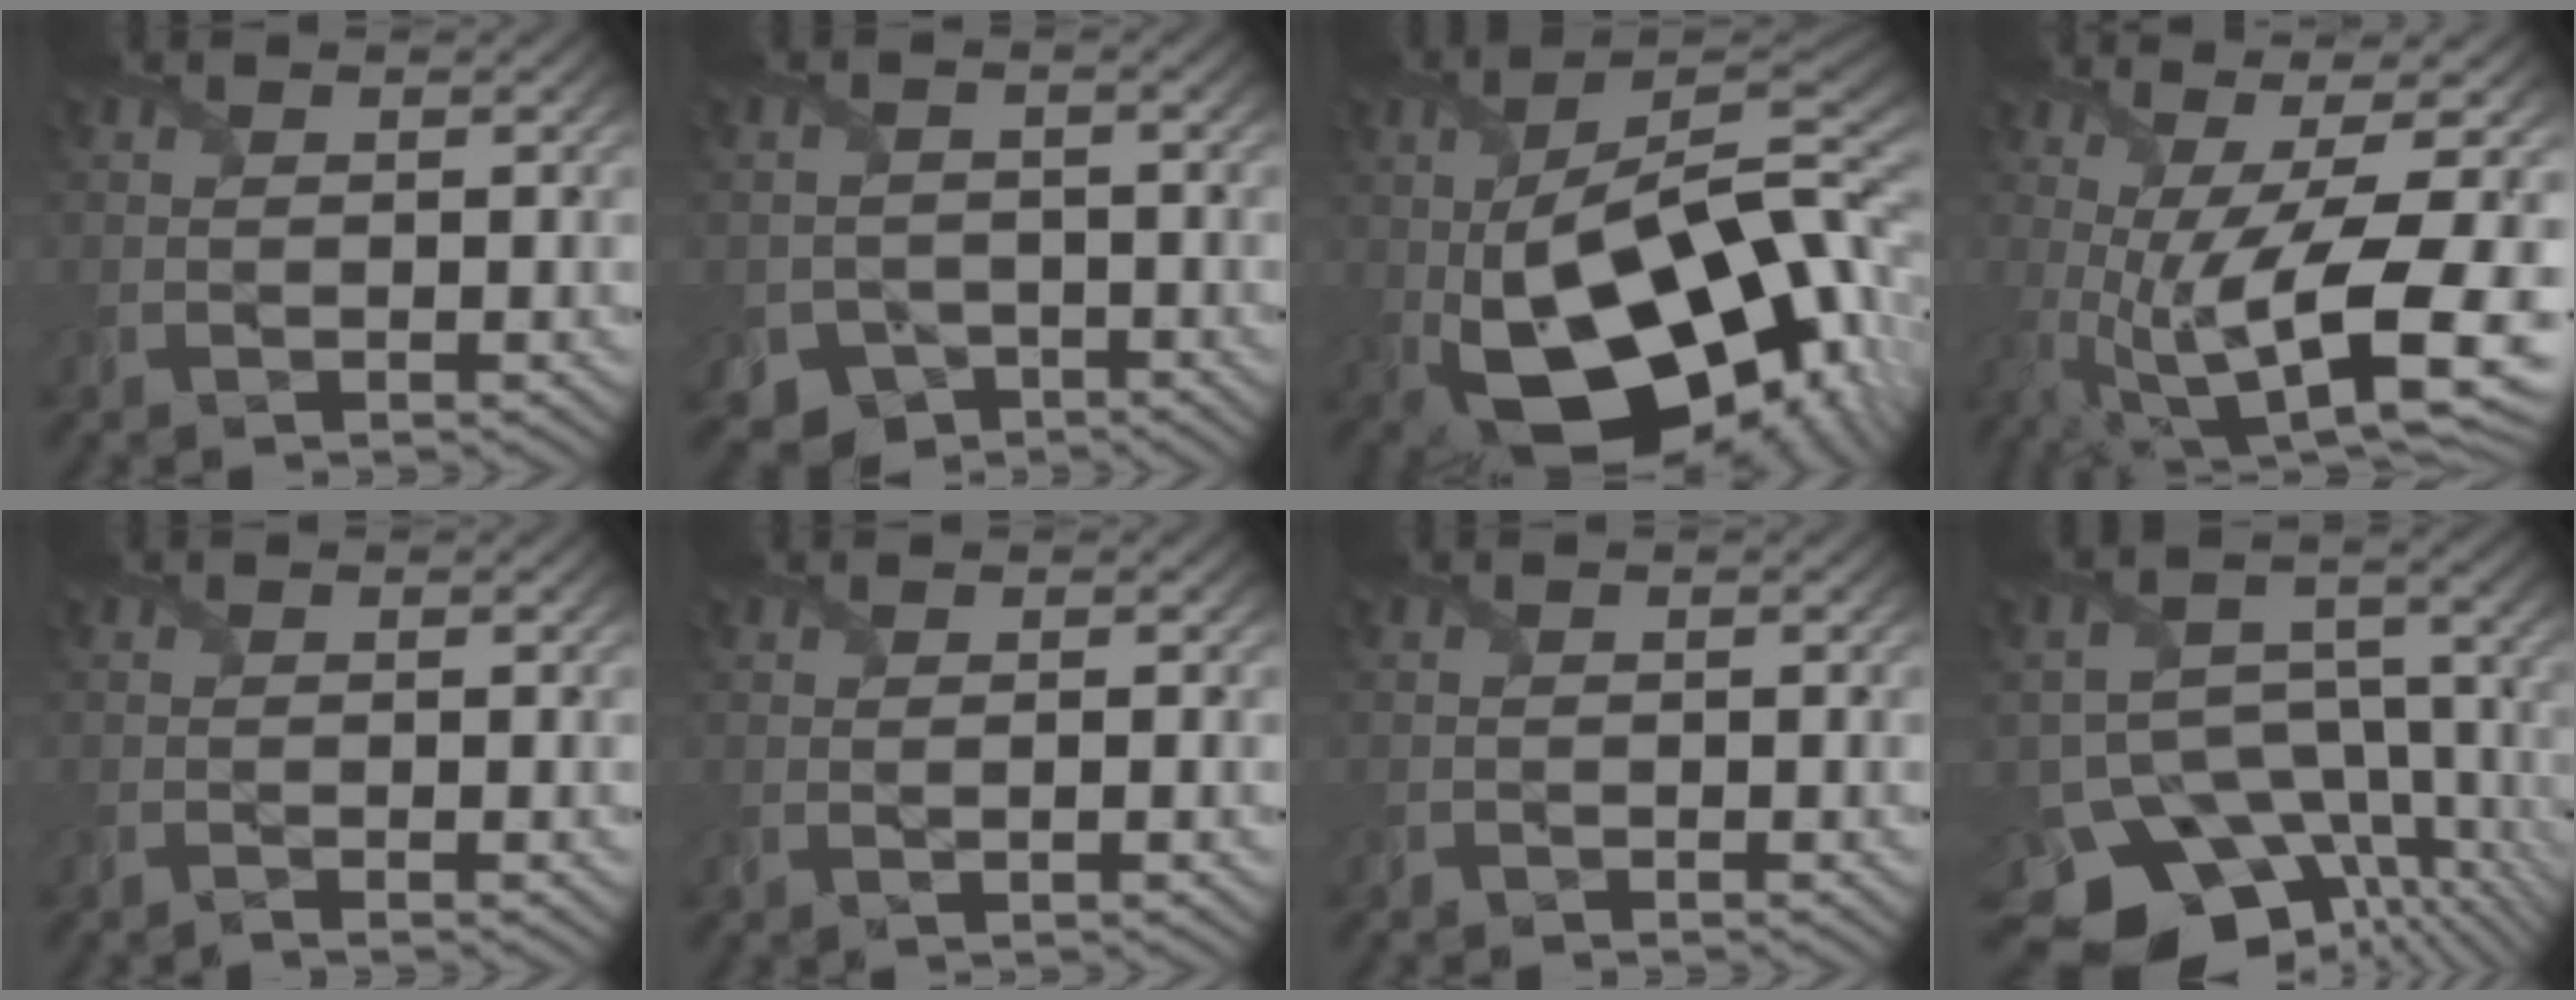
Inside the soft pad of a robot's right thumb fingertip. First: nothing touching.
{"total": 4.5, "force": [-3.0, 3.3, 0.9], "torque": [-0.011, -0.009, -0.046]}
{"total": 22.1, "force": [-3.1, 11.8, 18.5], "torque": [-0.300, -0.030, -0.038]}
{"total": 15.0, "force": [-1.3, 3.6, 14.5], "torque": [-0.254, -0.005, 0.004]}
{"total": 0.5, "force": [-0.5, -0.1, 0.1], "torque": [0.000, -0.001, -0.011]}
{"total": 1.0, "force": [0.0, 0.1, 1.0], "torque": [-0.019, -0.002, 0.000]}
{"total": 0.7, "force": [-0.6, 0.2, -0.3], "torque": [0.009, -0.002, -0.011]}
{"total": 16.2, "force": [-10.7, 10.1, 6.7], "torque": [-0.130, -0.042, -0.134]}